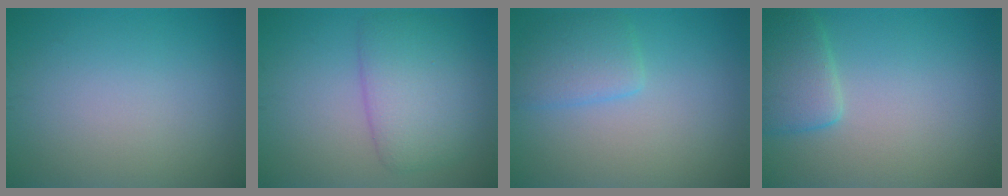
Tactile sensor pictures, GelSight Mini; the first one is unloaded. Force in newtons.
{"total": 5.4, "press": 5.4, "slide": 0.2}
{"total": 2.8, "press": 2.8, "slide": 0.3}
{"total": 3.3, "press": 3.3, "slide": 0.3}